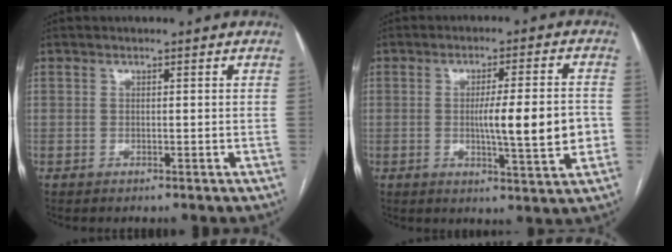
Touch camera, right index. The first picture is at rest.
{"total": 10.3, "force": [-1.0, 1.0, 10.2], "torque": [-0.152, -0.002, -0.014]}